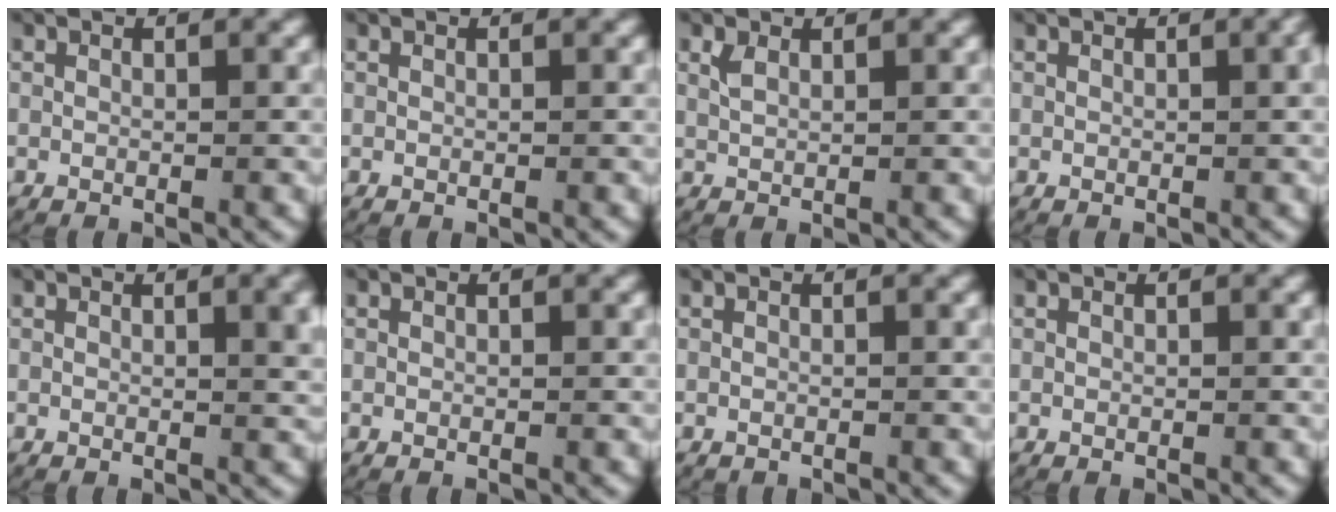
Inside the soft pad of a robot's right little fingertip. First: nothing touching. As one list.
[{"total": 0.0}, {"total": 1.1, "force": [0.7, 0.5, 0.6], "torque": [-0.017, -0.001, 0.018]}, {"total": 1.0, "force": [0.2, 0.2, 0.9], "torque": [-0.004, 0.006, 0.002]}, {"total": 1.7, "force": [0.7, 0.3, 1.6], "torque": [-0.013, 0.000, 0.012]}, {"total": 0.0}, {"total": 0.0}, {"total": 0.0}]